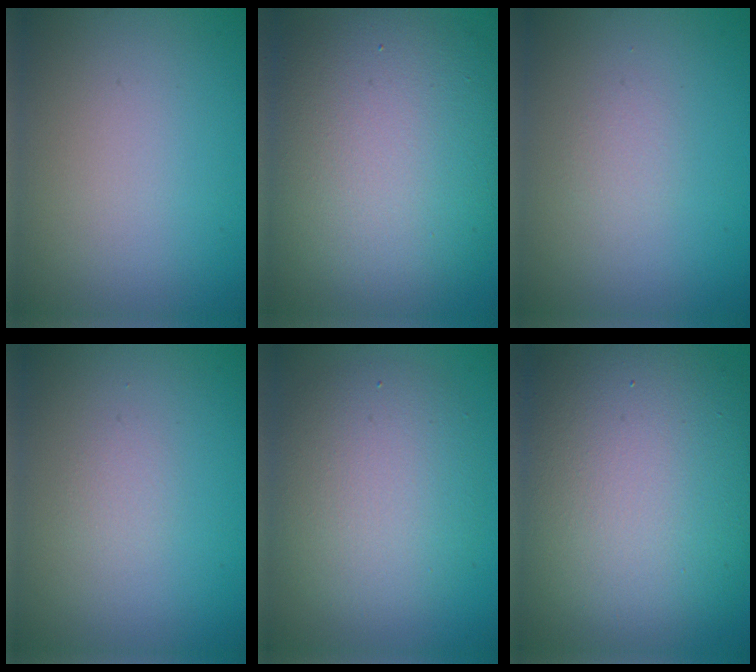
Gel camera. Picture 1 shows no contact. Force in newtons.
{"total": 12.9, "press": 12.9, "slide": 1.0}
{"total": 0.9, "press": 0.9, "slide": 0.1}
{"total": 0.7, "press": 0.7, "slide": 0.0}
{"total": 5.8, "press": 5.8, "slide": 0.2}
{"total": 14.7, "press": 14.6, "slide": 0.8}